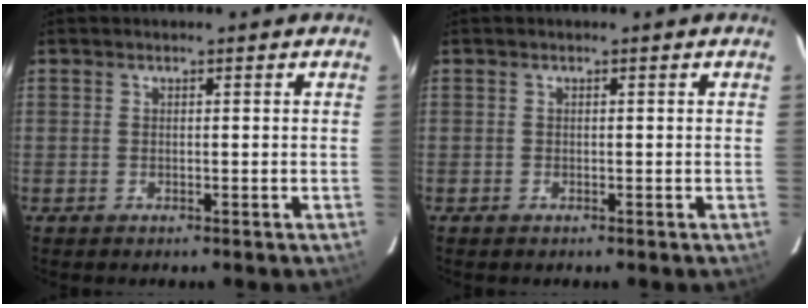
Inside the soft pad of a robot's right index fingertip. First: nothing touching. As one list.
[{"total": 0.0}]